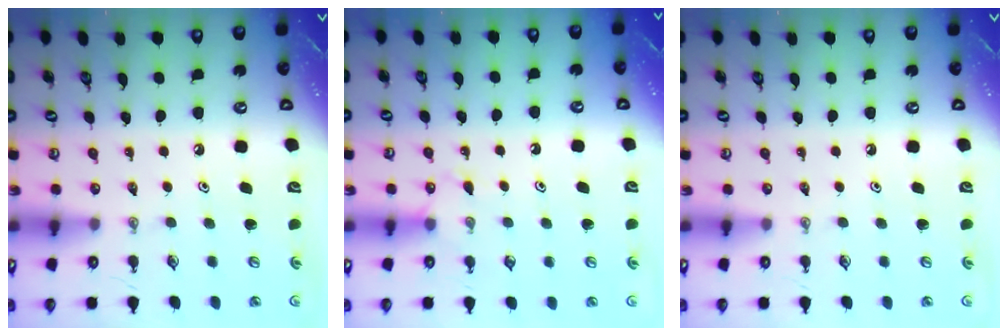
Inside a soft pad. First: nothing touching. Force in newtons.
{"total": 5.7, "press": 5.7, "slide": 0.5}
{"total": 0.0}